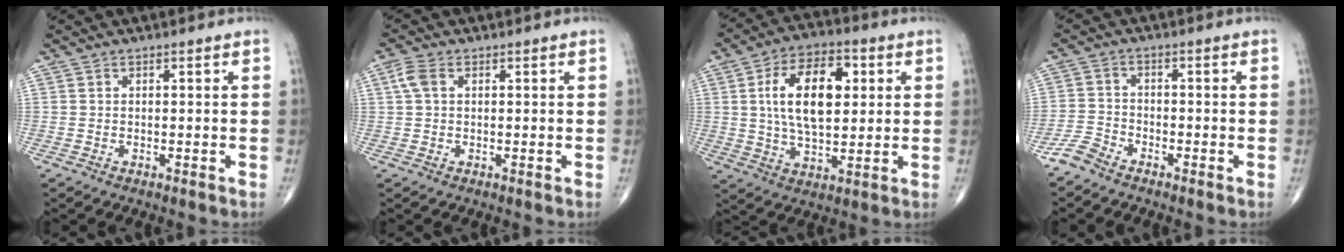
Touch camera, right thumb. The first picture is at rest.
{"total": 3.1, "force": [0.8, 1.9, 2.2], "torque": [-0.058, 0.012, 0.016]}
{"total": 15.6, "force": [3.1, 8.3, 12.8], "torque": [-0.206, 0.003, 0.052]}
{"total": 3.4, "force": [-3.1, 1.1, 0.8], "torque": [-0.015, 0.003, -0.071]}